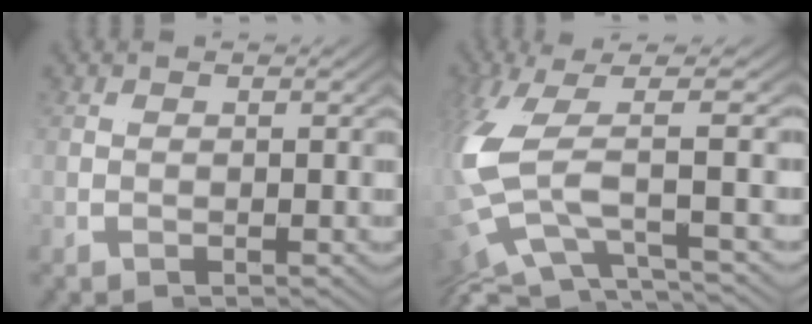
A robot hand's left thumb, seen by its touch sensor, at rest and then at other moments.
{"total": 5.4, "force": [-1.6, -0.6, 5.1], "torque": [-0.155, -0.008, -0.006]}